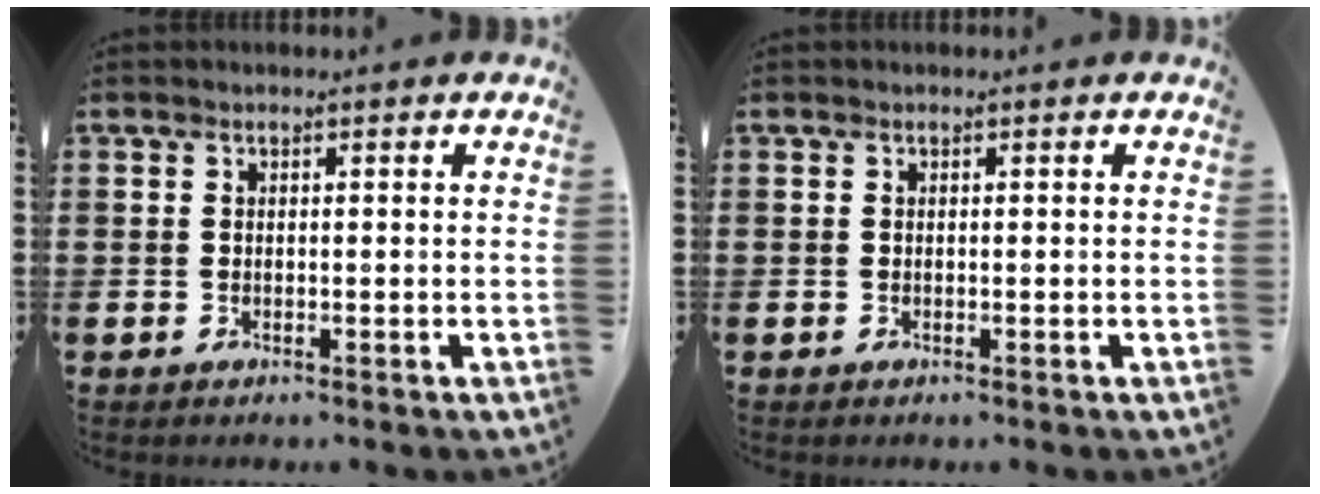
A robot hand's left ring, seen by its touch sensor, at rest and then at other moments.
{"total": 0.0}